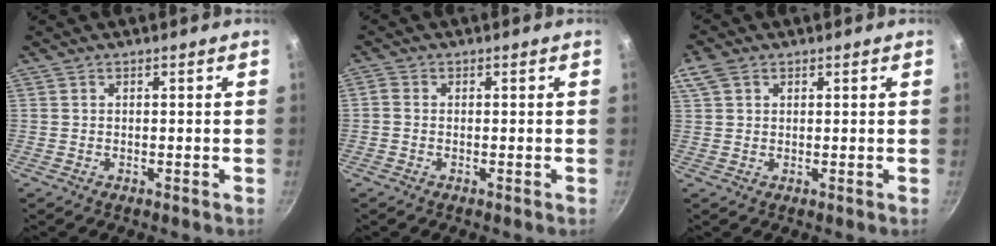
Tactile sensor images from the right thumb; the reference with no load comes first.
{"total": 1.2, "force": [-0.4, 1.0, 0.6], "torque": [-0.013, 0.005, -0.013]}
{"total": 4.4, "force": [2.0, 3.0, 2.4], "torque": [-0.044, 0.005, 0.038]}